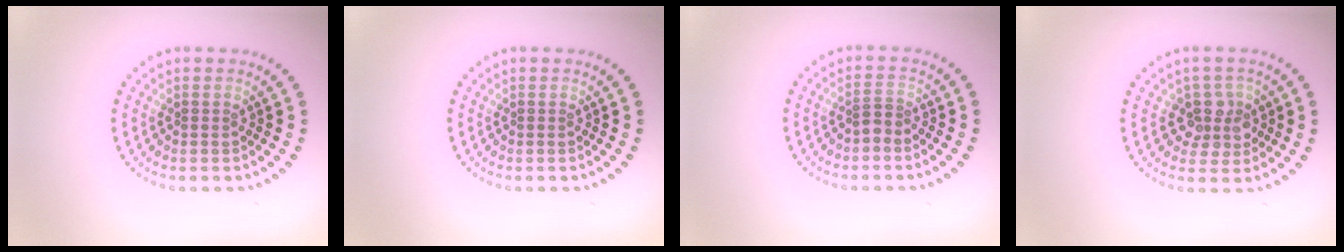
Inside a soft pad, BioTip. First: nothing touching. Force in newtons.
{"total": 0.0}
{"total": 1.4, "press": 0.9, "slide": 1.1}
{"total": 3.0, "press": 2.7, "slide": 1.3}